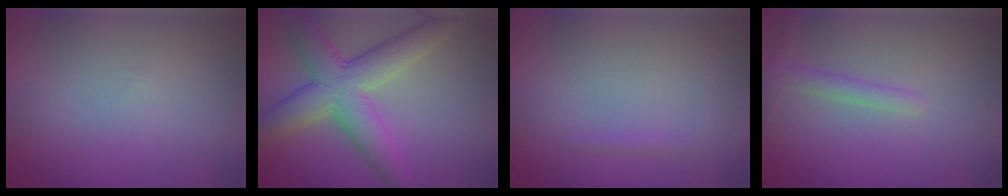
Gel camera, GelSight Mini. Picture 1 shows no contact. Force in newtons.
{"total": 7.0, "press": 7.0, "slide": 0.2}
{"total": 1.1, "press": 1.1, "slide": 0.1}
{"total": 1.5, "press": 1.5, "slide": 0.0}